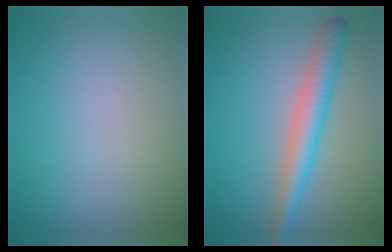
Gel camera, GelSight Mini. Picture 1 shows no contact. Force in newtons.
{"total": 4.2, "press": 4.2, "slide": 0.1}